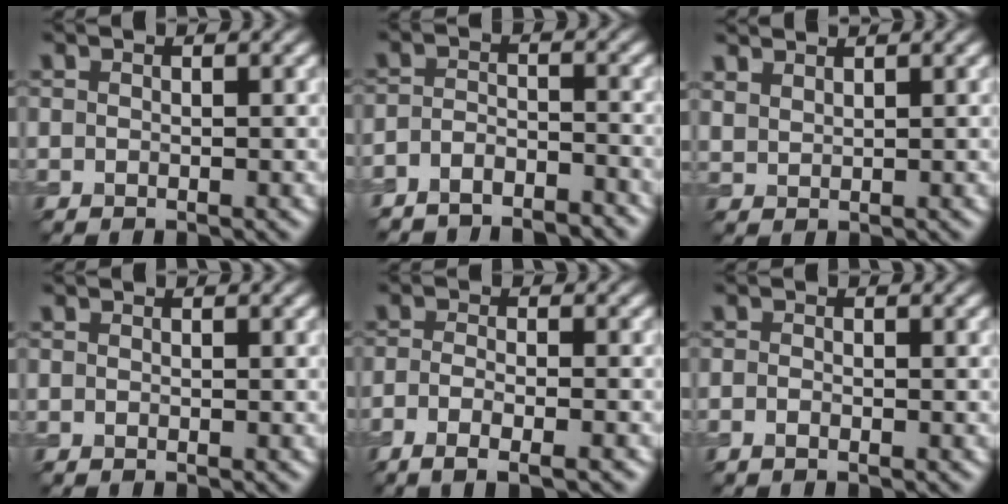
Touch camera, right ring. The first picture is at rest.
{"total": 4.5, "force": [-4.3, 1.1, 1.0], "torque": [-0.019, -0.009, -0.073]}
{"total": 2.0, "force": [1.9, 0.4, 0.4], "torque": [-0.012, 0.003, 0.042]}
{"total": 0.0}
{"total": 4.0, "force": [-2.3, 1.1, 3.1], "torque": [-0.051, -0.008, -0.041]}
{"total": 0.8, "force": [-0.5, 0.3, 0.6], "torque": [-0.012, -0.002, -0.012]}